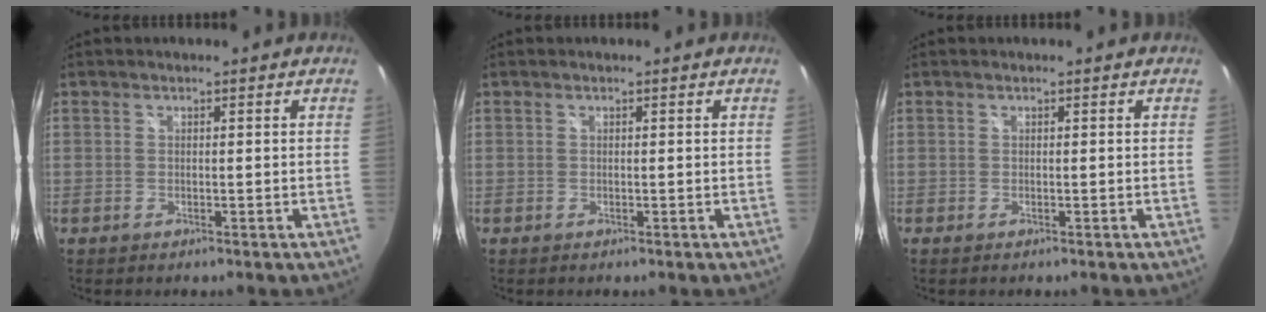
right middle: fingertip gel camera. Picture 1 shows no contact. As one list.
[{"total": 0.0}, {"total": 0.0}]